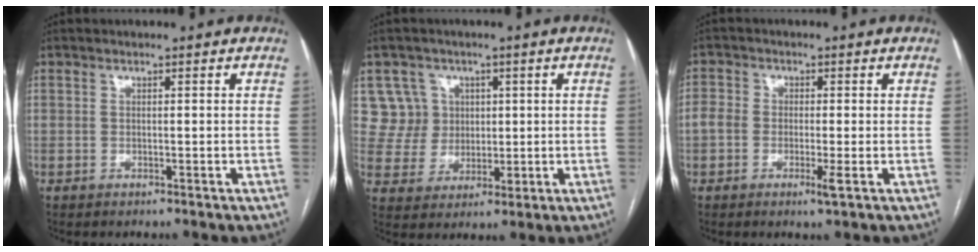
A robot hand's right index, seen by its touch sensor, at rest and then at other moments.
{"total": 7.4, "force": [2.6, 6.9, 0.4], "torque": [0.000, 0.020, 0.057]}
{"total": 4.2, "force": [-1.4, 1.7, 3.6], "torque": [-0.067, -0.002, -0.029]}